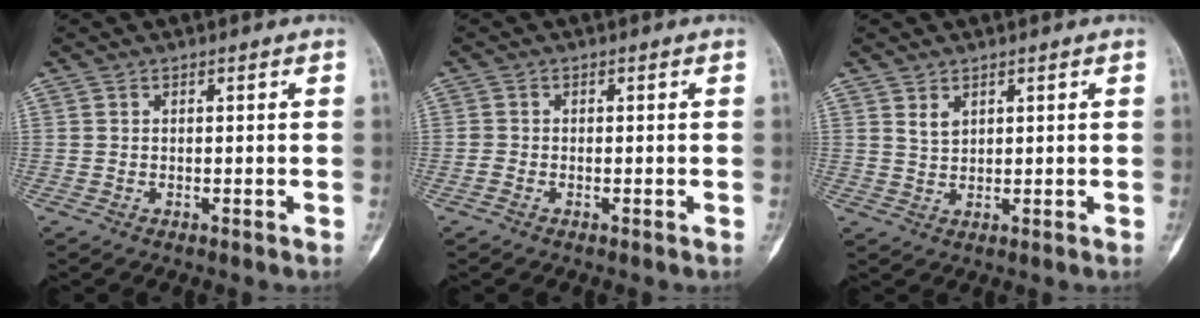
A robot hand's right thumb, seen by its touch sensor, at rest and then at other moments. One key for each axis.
{"total": 0.9, "fx": -0.5, "fy": 0.6, "fz": 0.5, "tx": -0.008, "ty": 0.001, "tz": -0.016}
{"total": 2.1, "fx": 1.3, "fy": 1.1, "fz": 1.2, "tx": -0.018, "ty": -0.009, "tz": 0.031}